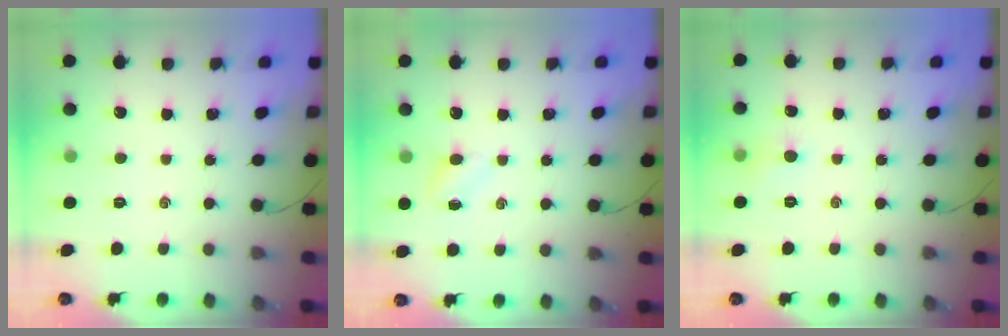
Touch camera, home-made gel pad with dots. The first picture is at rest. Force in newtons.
{"total": 2.8, "press": 2.6, "slide": 0.9}
{"total": 3.6, "press": 3.4, "slide": 1.1}